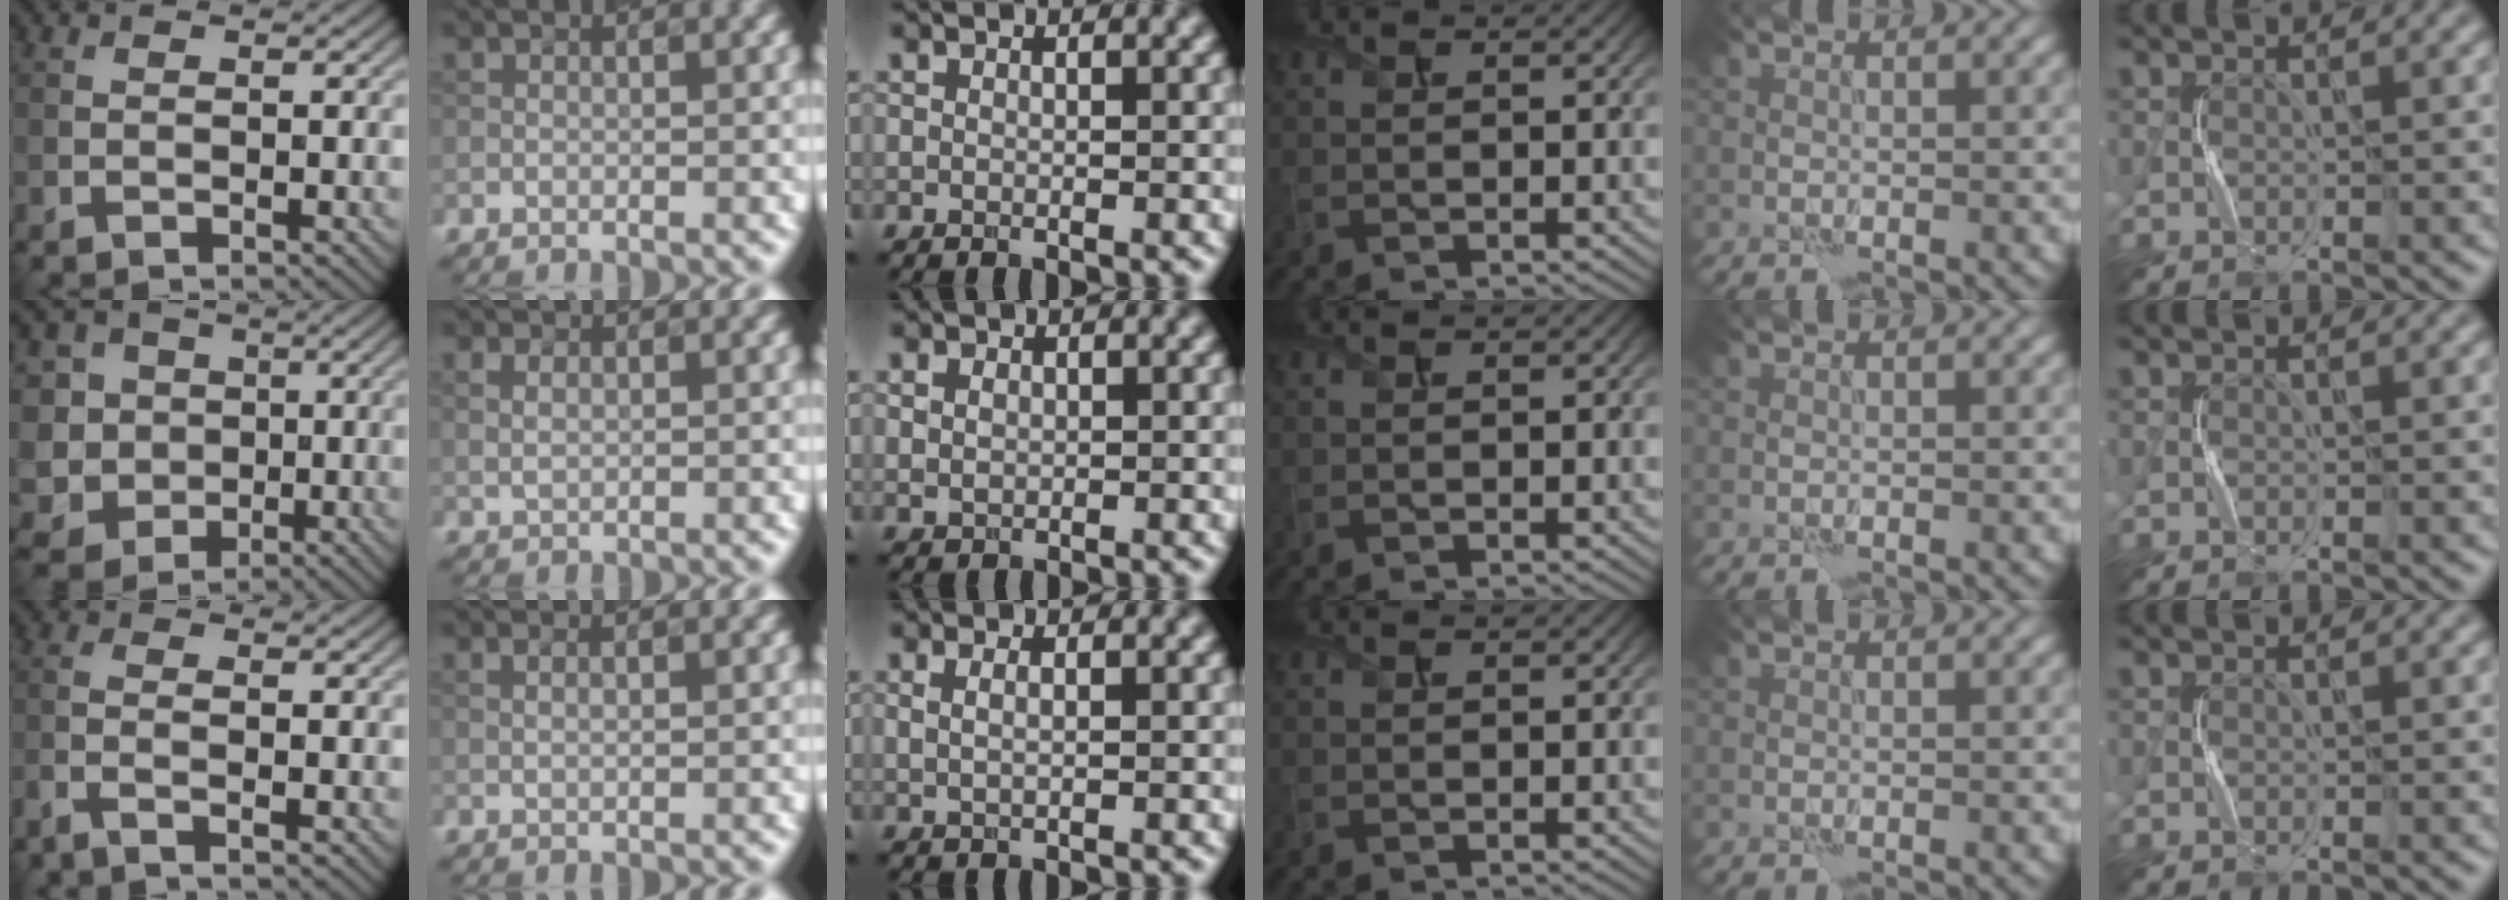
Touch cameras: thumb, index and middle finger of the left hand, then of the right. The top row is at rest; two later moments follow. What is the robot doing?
{"motion": "squeeze", "object": "sponge"}